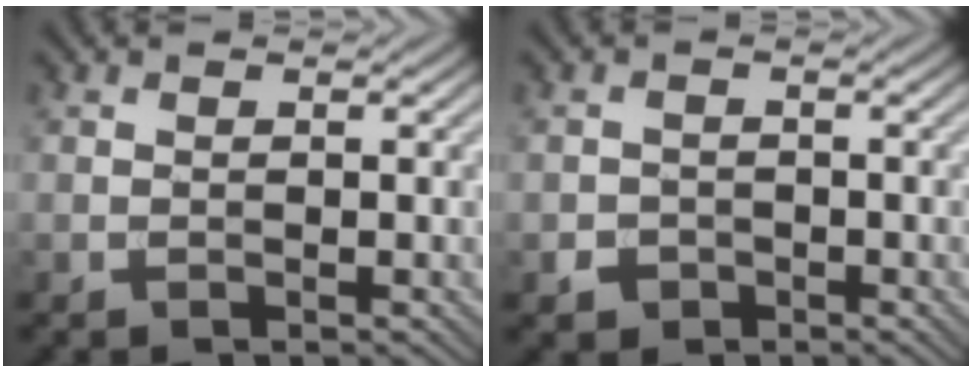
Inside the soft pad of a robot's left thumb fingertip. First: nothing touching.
{"total": 2.0, "force": [-1.1, 1.6, 0.5], "torque": [-0.005, -0.004, -0.022]}